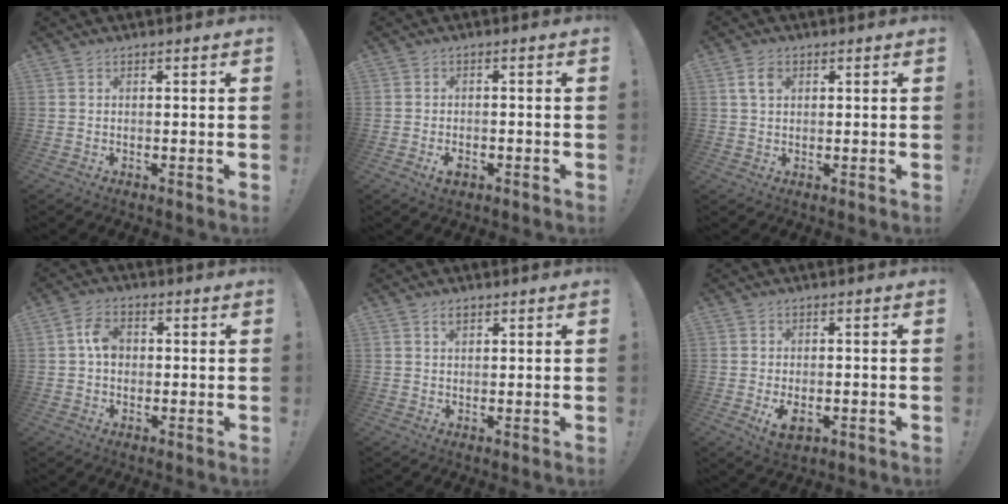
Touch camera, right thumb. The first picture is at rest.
{"total": 3.3, "force": [-1.9, 1.6, 2.2], "torque": [-0.035, 0.006, -0.033]}
{"total": 4.1, "force": [1.5, 2.6, 2.8], "torque": [-0.045, 0.001, 0.028]}
{"total": 6.1, "force": [0.3, 4.2, 4.3], "torque": [-0.081, 0.013, 0.005]}
{"total": 1.9, "force": [1.2, 1.0, 1.1], "torque": [-0.008, -0.003, 0.018]}
{"total": 4.2, "force": [-1.9, 2.2, 3.0], "torque": [-0.047, 0.002, -0.035]}